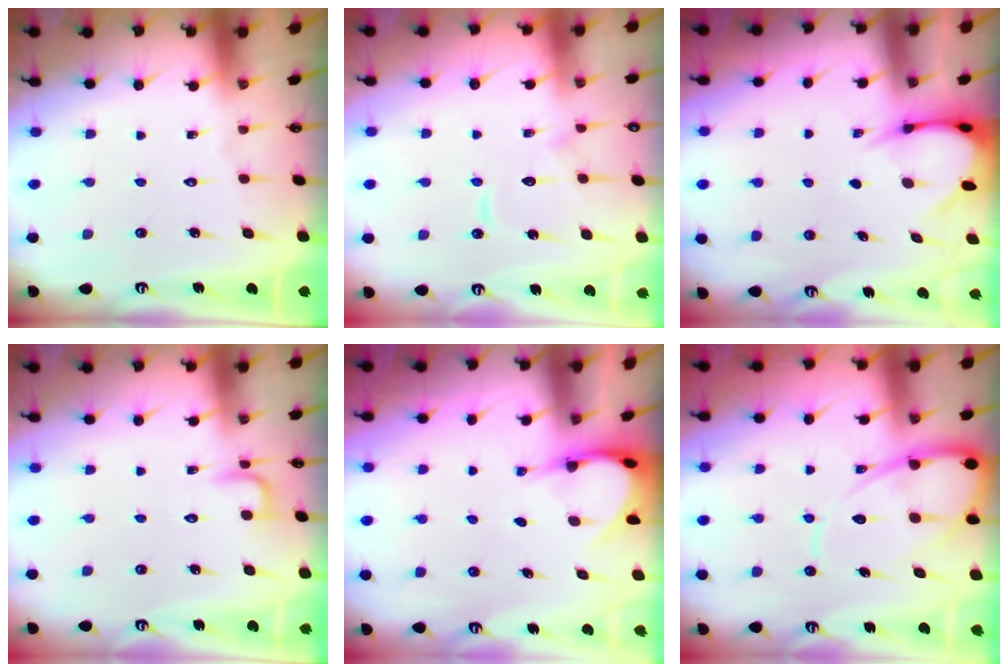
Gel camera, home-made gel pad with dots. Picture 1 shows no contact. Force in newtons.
{"total": 9.4, "press": 9.4, "slide": 0.8}
{"total": 3.8, "press": 3.8, "slide": 0.4}
{"total": 4.0, "press": 3.9, "slide": 0.6}
{"total": 3.9, "press": 3.9, "slide": 0.4}
{"total": 11.6, "press": 11.6, "slide": 1.1}